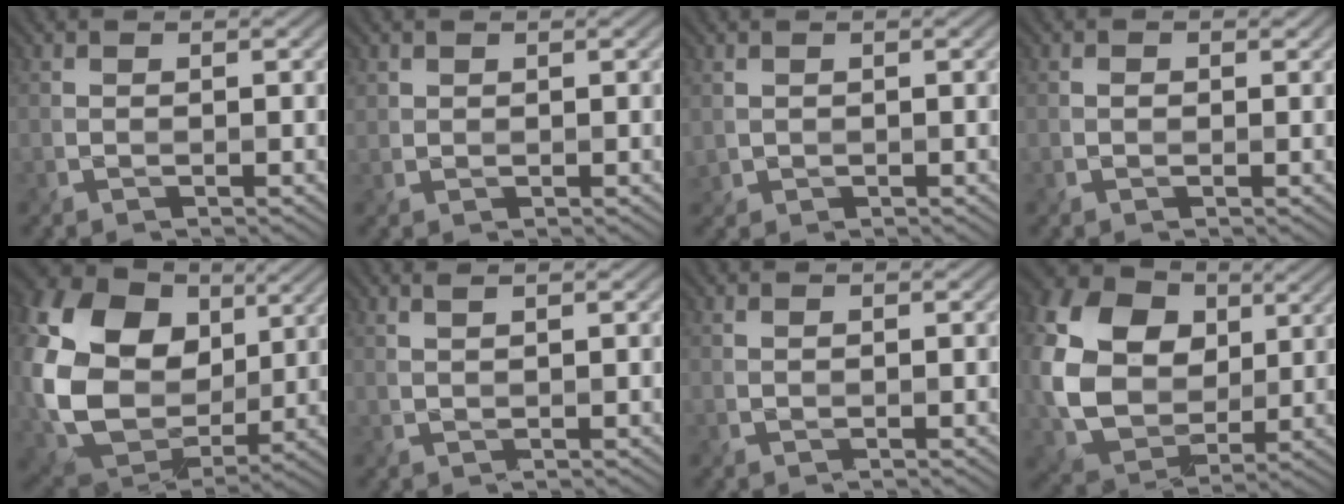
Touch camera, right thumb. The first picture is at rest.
{"total": 1.0, "force": [0.7, 0.6, 0.0], "torque": [-0.001, 0.000, 0.017]}
{"total": 1.1, "force": [0.4, 0.9, 0.4], "torque": [-0.011, -0.002, 0.011]}
{"total": 0.7, "force": [0.1, 0.7, 0.2], "torque": [-0.002, -0.002, -0.001]}
{"total": 20.2, "force": [4.6, 15.6, 12.0], "torque": [-0.325, 0.007, 0.123]}
{"total": 1.5, "force": [1.0, 0.0, 1.1], "torque": [-0.011, 0.000, 0.017]}
{"total": 0.0}
{"total": 14.6, "force": [3.0, 11.1, 9.0], "torque": [-0.228, 0.008, 0.059]}